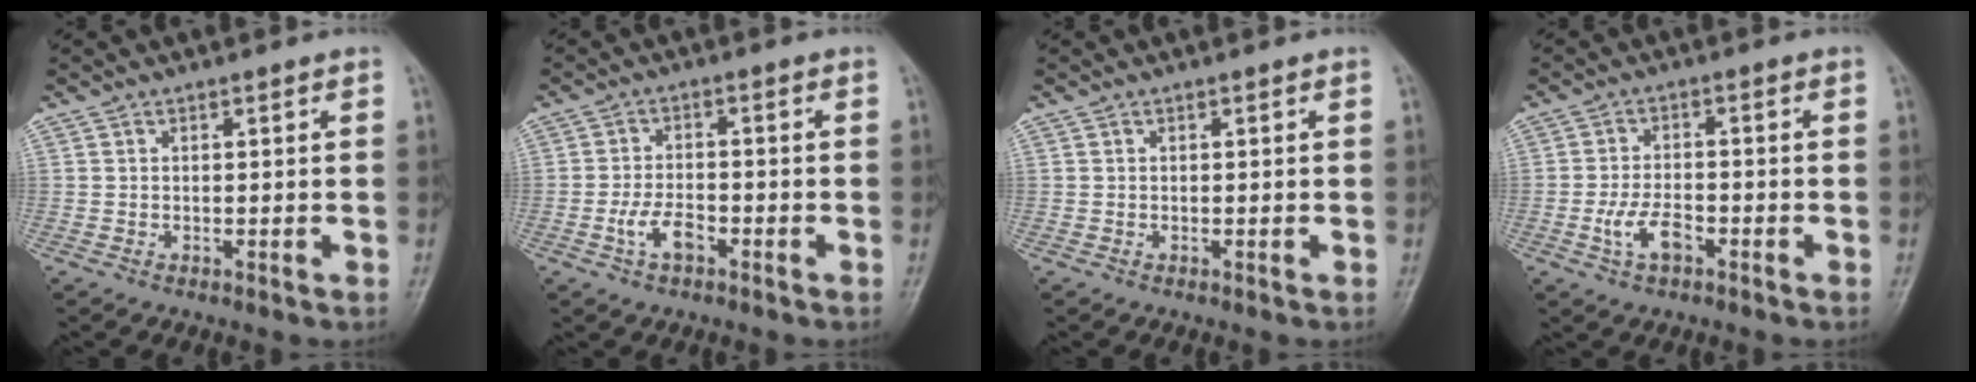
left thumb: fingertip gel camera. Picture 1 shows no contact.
{"total": 4.9, "force": [-2.2, 2.6, 3.5], "torque": [-0.067, 0.015, -0.044]}
{"total": 0.0}
{"total": 5.8, "force": [-2.5, 3.0, 4.2], "torque": [-0.081, 0.016, -0.049]}